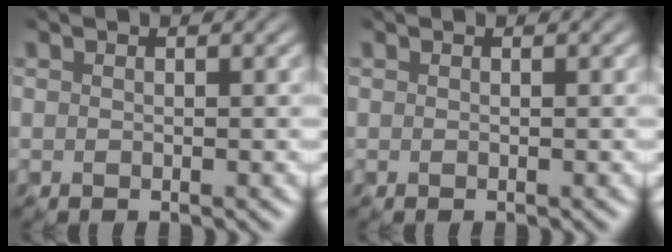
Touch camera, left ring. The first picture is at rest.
{"total": 0.0}